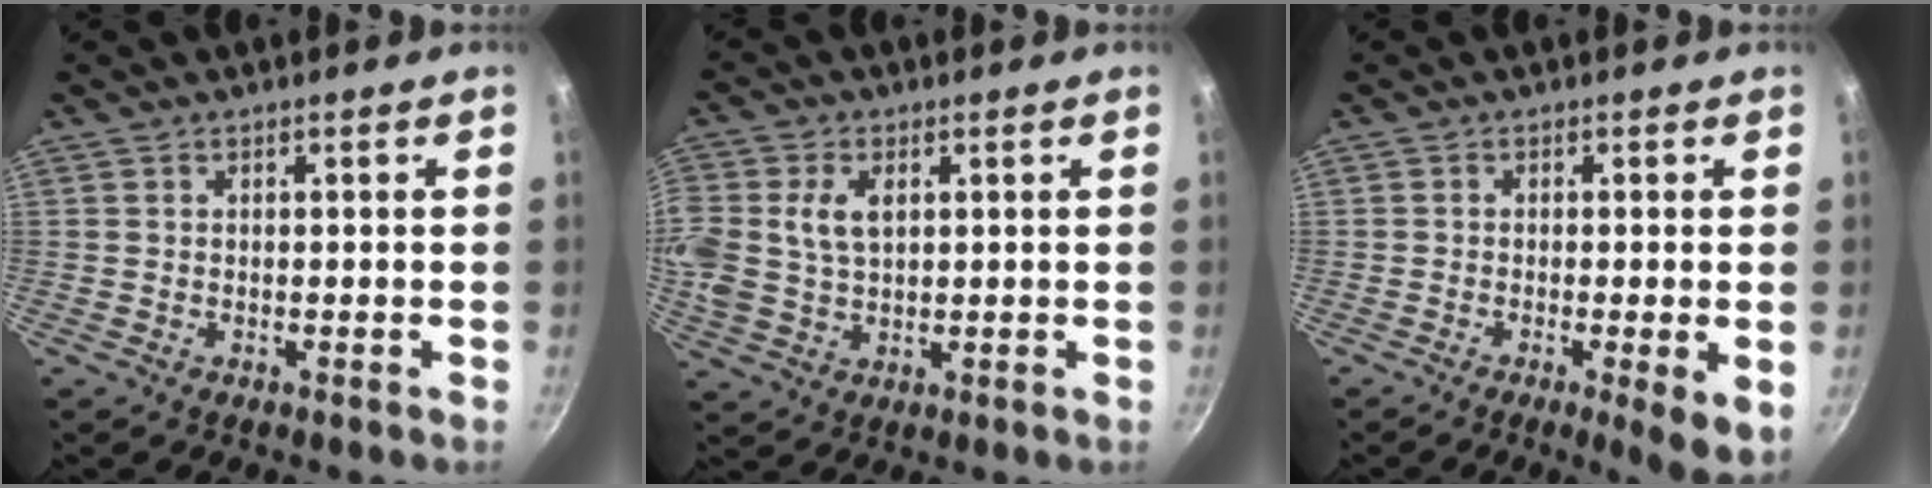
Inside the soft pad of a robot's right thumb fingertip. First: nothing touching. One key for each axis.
{"total": 11.1, "fx": 2.3, "fy": 7.8, "fz": 7.5, "tx": -0.167, "ty": 0.009, "tz": 0.044}
{"total": 6.1, "fx": -1.5, "fy": 1.1, "fz": 5.8, "tx": -0.078, "ty": -0.007, "tz": -0.020}